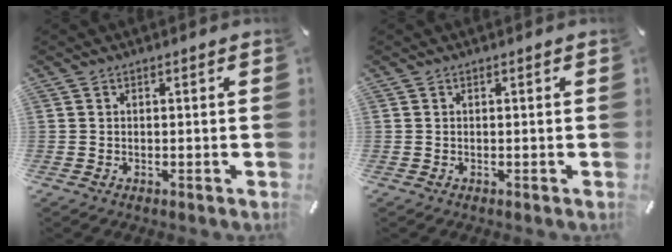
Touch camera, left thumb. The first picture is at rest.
{"total": 0.0}